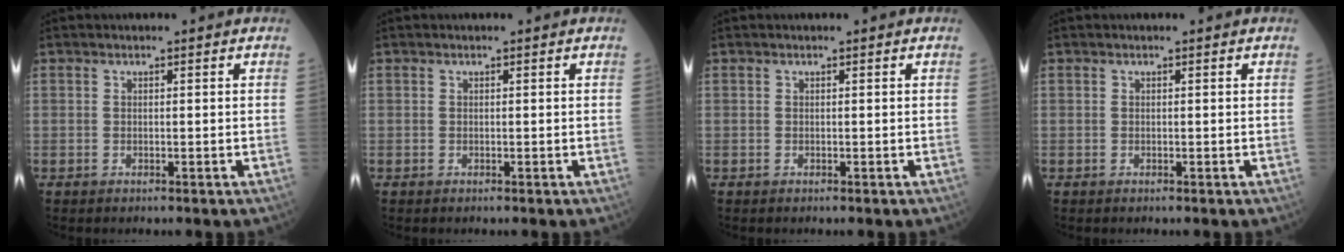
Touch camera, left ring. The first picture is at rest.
{"total": 0.0}
{"total": 0.0}
{"total": 0.0}